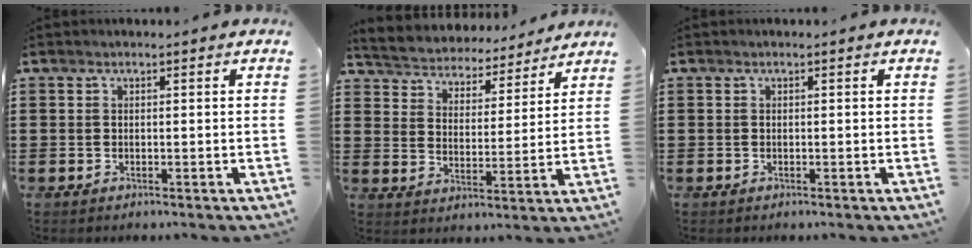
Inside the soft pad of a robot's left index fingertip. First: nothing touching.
{"total": 4.4, "force": [4.3, 0.3, -0.3], "torque": [-0.023, -0.038, 0.069]}
{"total": 0.0}